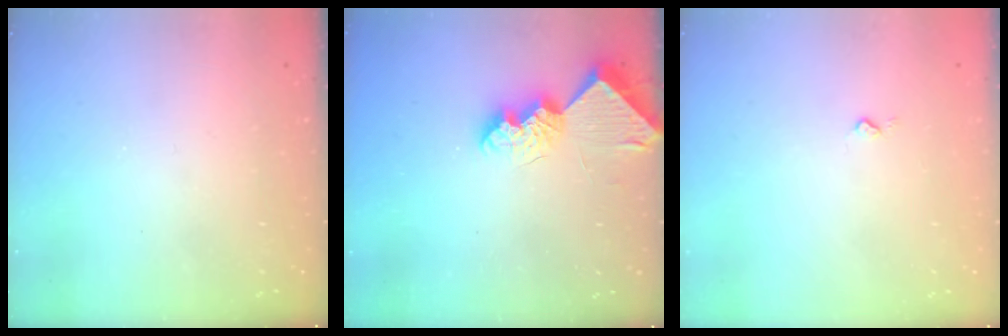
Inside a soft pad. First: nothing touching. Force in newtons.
{"total": 9.5, "press": 9.5, "slide": 0.9}
{"total": 2.7, "press": 2.6, "slide": 0.4}